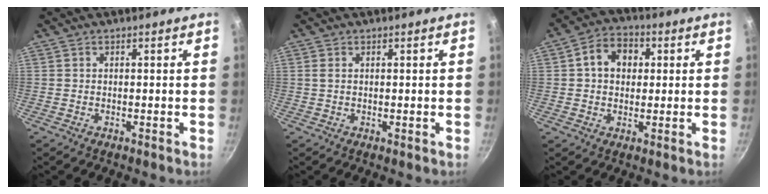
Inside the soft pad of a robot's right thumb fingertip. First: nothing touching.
{"total": 0.9, "force": [0.3, 0.4, 0.8], "torque": [-0.014, 0.000, 0.003]}
{"total": 7.9, "force": [1.6, 6.2, 4.7], "torque": [-0.047, 0.012, 0.013]}